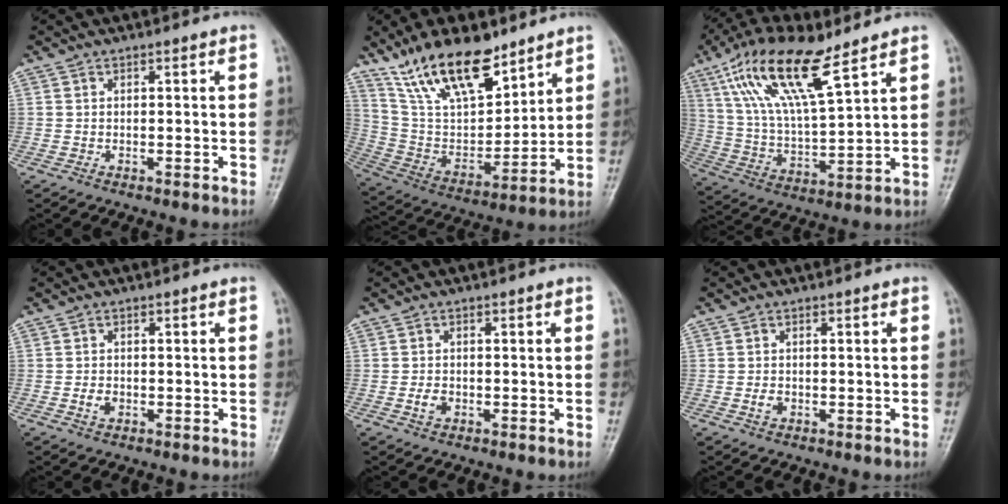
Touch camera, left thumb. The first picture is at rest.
{"total": 18.8, "force": [13.3, 7.6, 10.8], "torque": [-0.149, -0.064, 0.254]}
{"total": 17.3, "force": [10.1, 5.0, 13.1], "torque": [-0.249, -0.028, 0.201]}
{"total": 2.1, "force": [-0.6, 1.6, 1.3], "torque": [-0.020, 0.005, -0.012]}
{"total": 2.3, "force": [-0.7, 1.7, 1.4], "torque": [-0.022, 0.006, -0.014]}
{"total": 1.7, "force": [-0.5, 1.3, 1.0], "torque": [-0.016, 0.004, -0.009]}